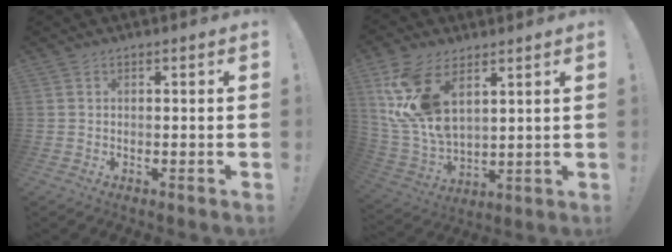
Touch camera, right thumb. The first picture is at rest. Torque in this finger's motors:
{"motor_torque": [2.16, 2.85, 0.97, 0.86, 0.19]}